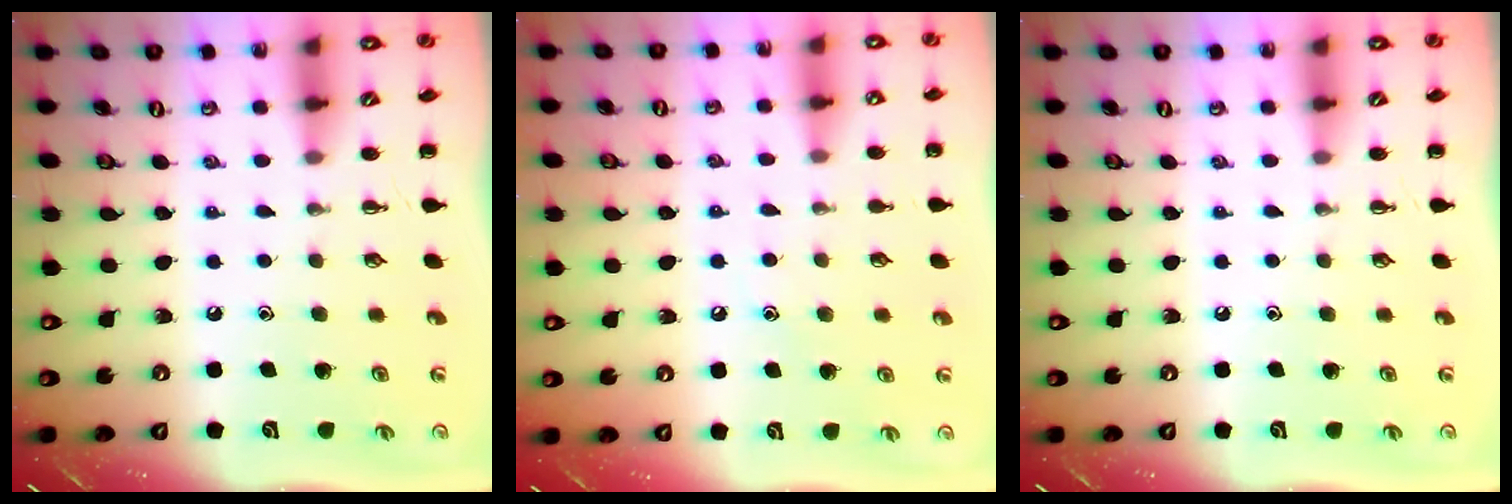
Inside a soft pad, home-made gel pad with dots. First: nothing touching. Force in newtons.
{"total": 7.4, "press": 7.2, "slide": 1.9}
{"total": 0.0}